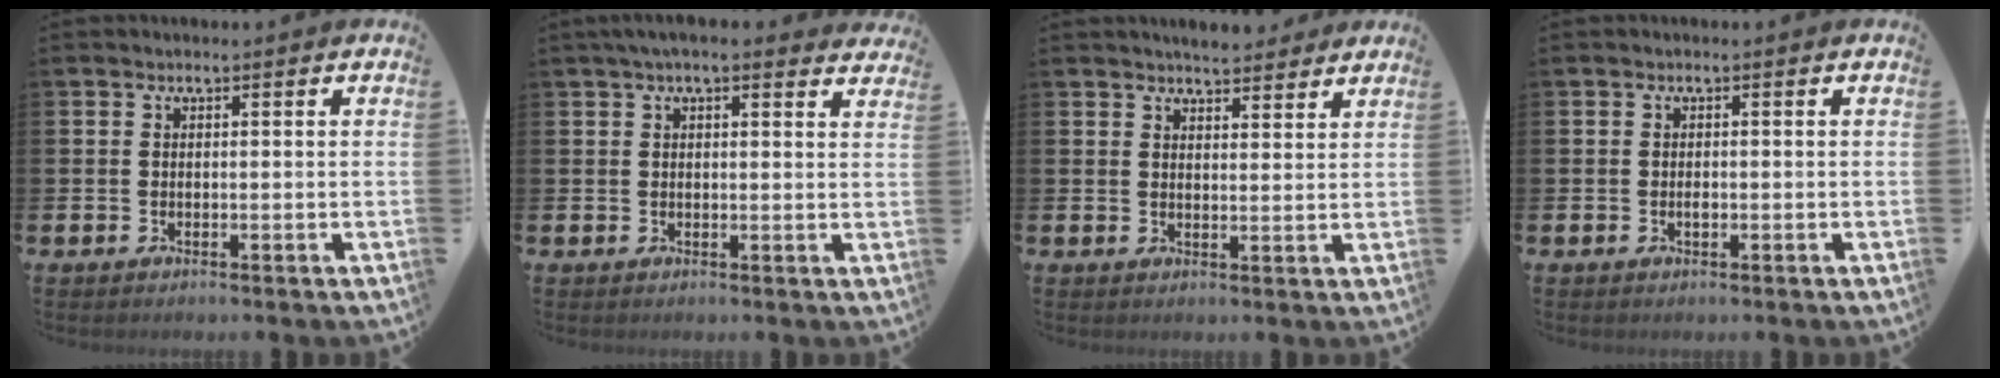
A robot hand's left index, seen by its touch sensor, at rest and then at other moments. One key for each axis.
{"total": 3.1, "fx": 2.8, "fy": 0.5, "fz": 1.3, "tx": -0.031, "ty": -0.004, "tz": 0.050}
{"total": 4.1, "fx": 4.1, "fy": 0.5, "fz": 0.0, "tx": 0.002, "ty": -0.022, "tz": 0.074}
{"total": 0.8, "fx": -0.1, "fy": 0.4, "fz": 0.7, "tx": -0.013, "ty": -0.001, "tz": -0.003}